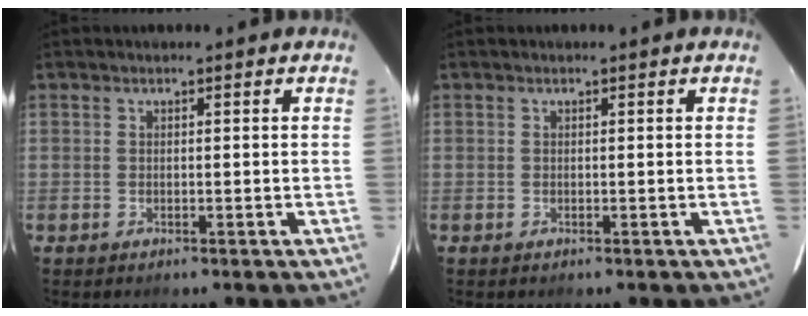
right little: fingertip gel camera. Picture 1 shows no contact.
{"total": 0.0}